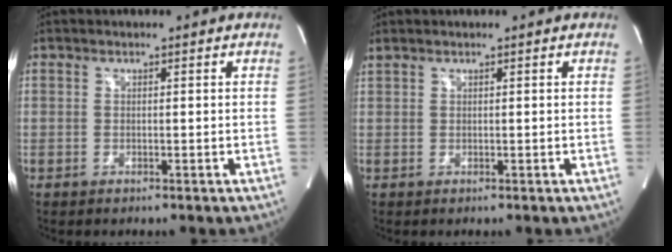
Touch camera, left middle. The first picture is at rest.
{"total": 0.8, "force": [0.7, -0.2, 0.4], "torque": [-0.026, 0.021, 0.026]}